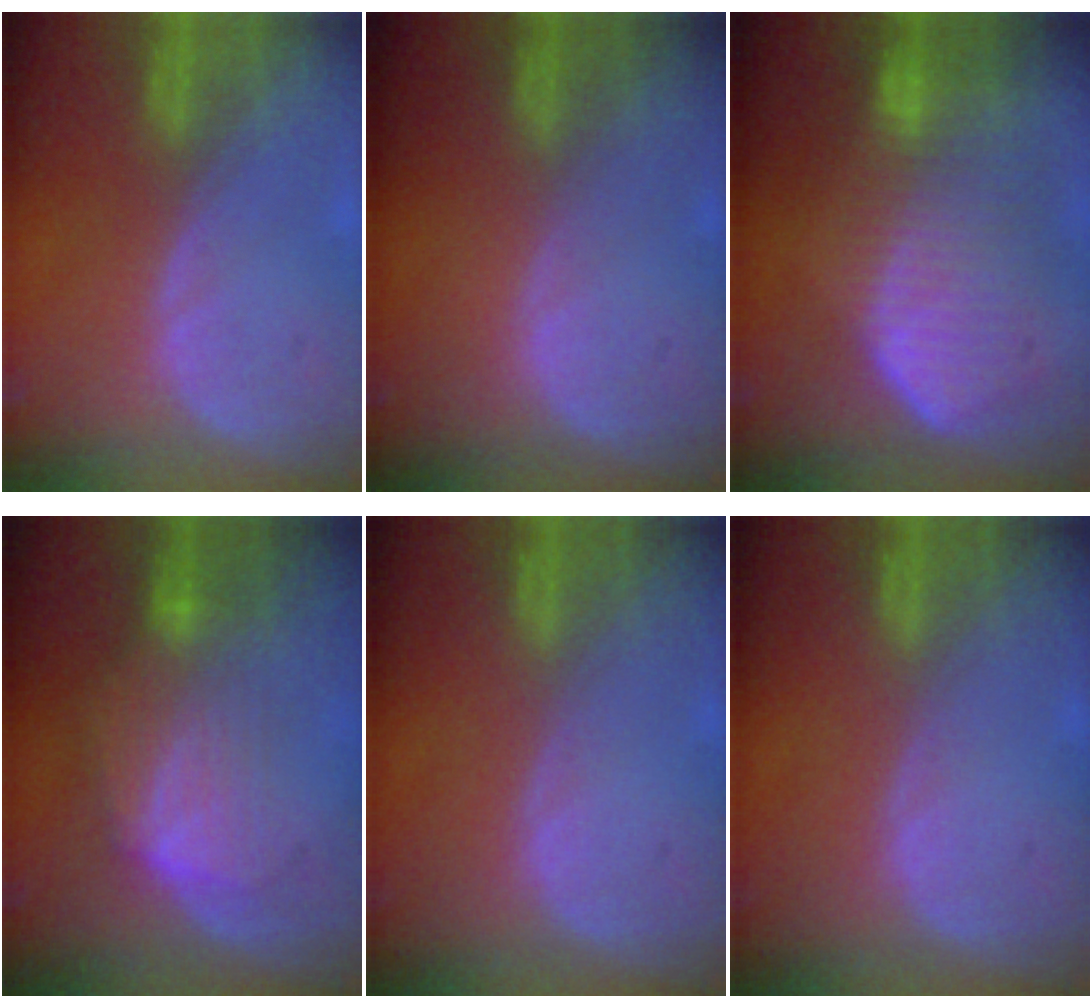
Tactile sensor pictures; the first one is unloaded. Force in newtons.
{"total": 0.0}
{"total": 10.6, "press": 9.2, "slide": 5.1}
{"total": 7.3, "press": 7.2, "slide": 1.3}
{"total": 0.0}
{"total": 0.0}